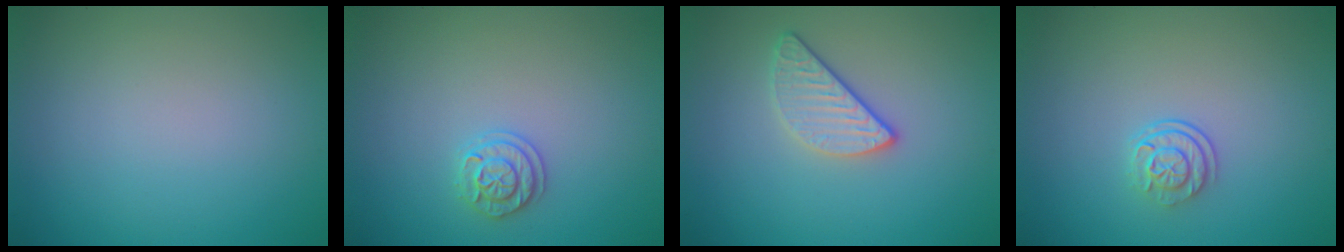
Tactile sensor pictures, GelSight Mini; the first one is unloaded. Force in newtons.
{"total": 1.8, "press": 1.8, "slide": 0.5}
{"total": 2.5, "press": 2.3, "slide": 1.0}
{"total": 2.3, "press": 1.7, "slide": 1.5}